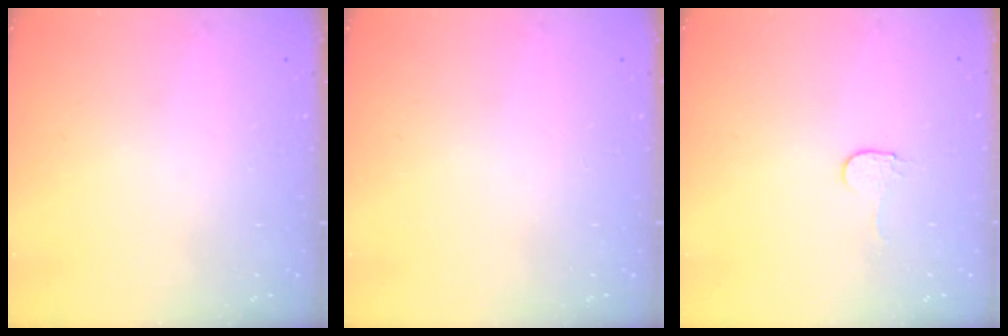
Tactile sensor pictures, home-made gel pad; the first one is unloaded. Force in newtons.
{"total": 0.0}
{"total": 2.9, "press": 2.9, "slide": 0.3}